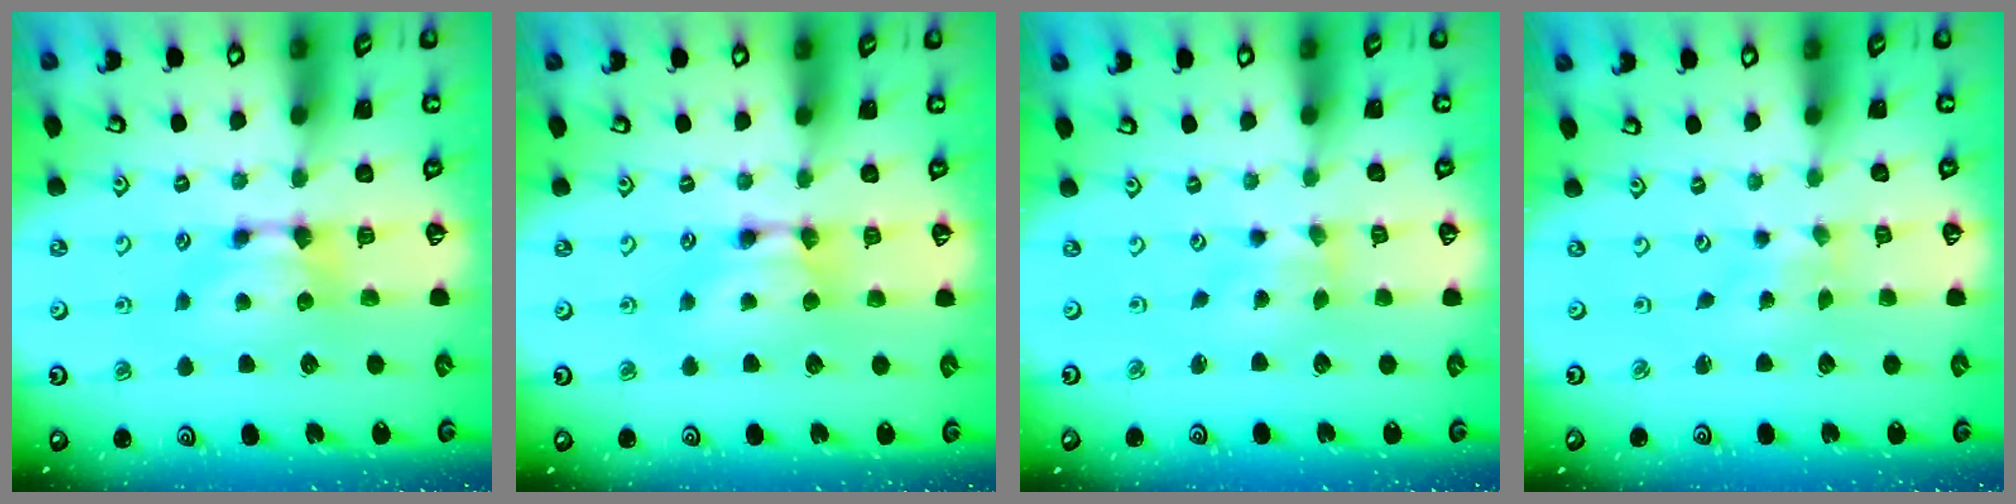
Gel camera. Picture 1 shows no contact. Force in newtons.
{"total": 1.6, "press": 1.6, "slide": 0.1}
{"total": 1.8, "press": 1.5, "slide": 1.1}
{"total": 4.9, "press": 4.9, "slide": 0.5}